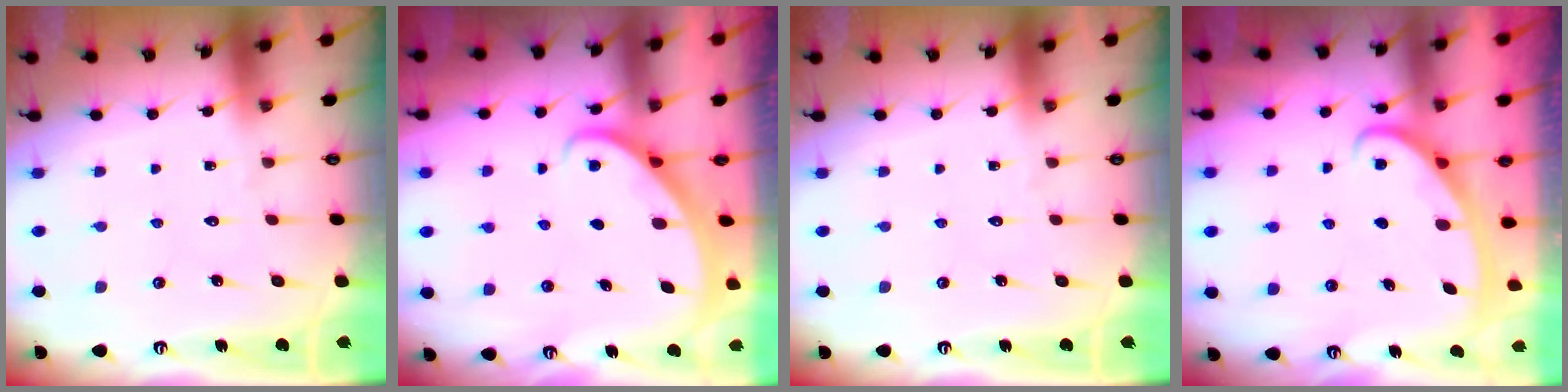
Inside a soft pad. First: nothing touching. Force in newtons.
{"total": 2.1, "press": 2.1, "slide": 0.2}
{"total": 0.0}
{"total": 2.8, "press": 2.8, "slide": 0.4}